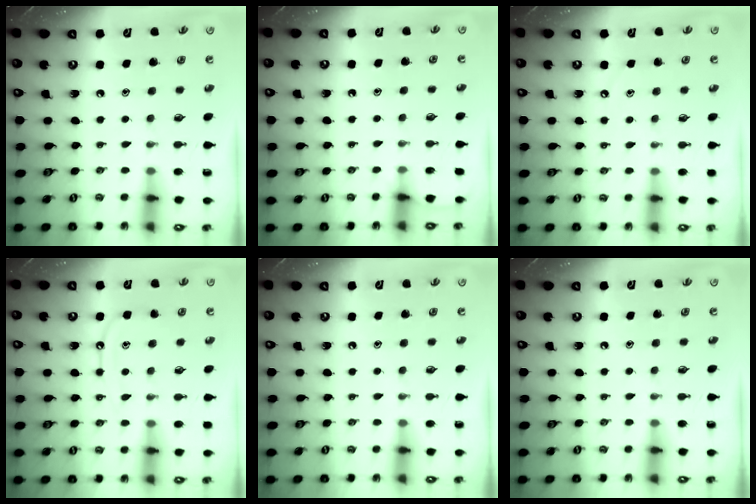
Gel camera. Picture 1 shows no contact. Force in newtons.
{"total": 4.0, "press": 4.0, "slide": 0.3}
{"total": 2.7, "press": 2.7, "slide": 0.5}
{"total": 8.3, "press": 8.3, "slide": 0.6}
{"total": 0.0}
{"total": 0.0}